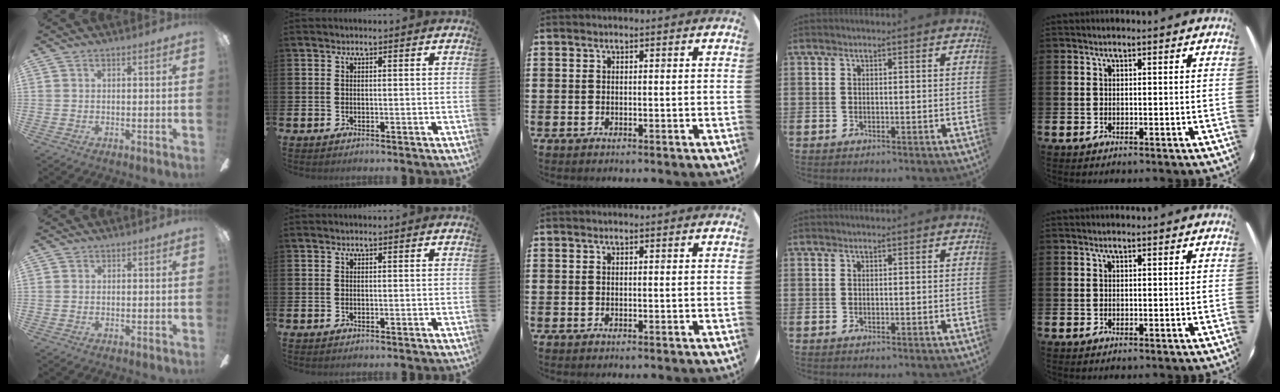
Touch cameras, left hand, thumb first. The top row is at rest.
{}